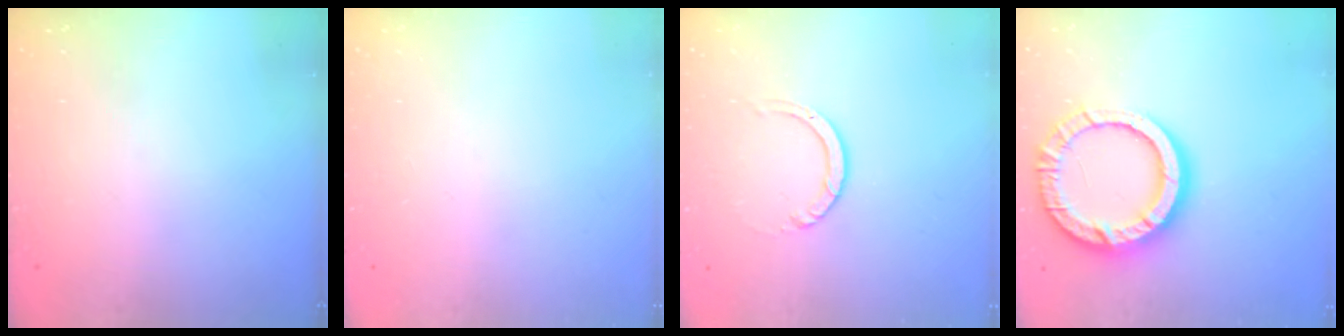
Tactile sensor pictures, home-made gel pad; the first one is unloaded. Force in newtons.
{"total": 0.0}
{"total": 3.1, "press": 3.1, "slide": 0.3}
{"total": 16.6, "press": 16.5, "slide": 1.4}